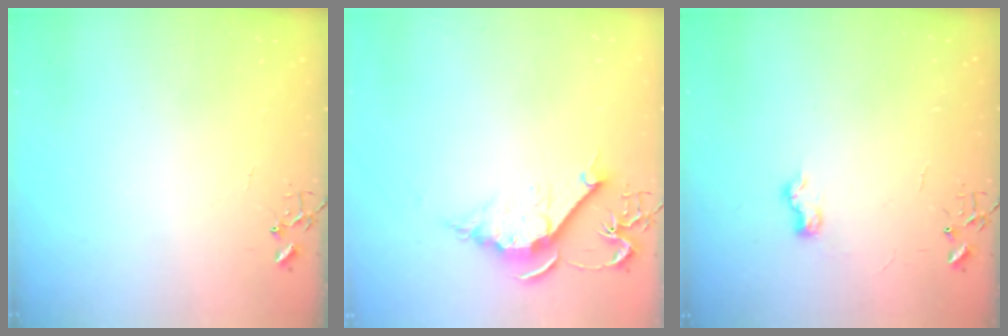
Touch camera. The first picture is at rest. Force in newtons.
{"total": 10.8, "press": 10.7, "slide": 1.3}
{"total": 6.9, "press": 6.9, "slide": 0.8}